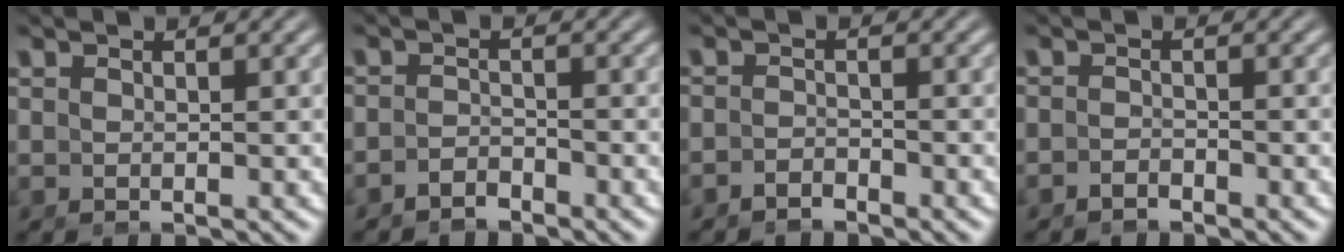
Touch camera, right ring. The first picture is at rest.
{"total": 2.4, "force": [-2.3, 0.5, 0.1], "torque": [0.000, -0.011, -0.037]}
{"total": 2.0, "force": [-2.0, 0.2, -0.1], "torque": [0.002, -0.011, -0.032]}
{"total": 1.7, "force": [-1.7, 0.1, -0.1], "torque": [0.001, -0.009, -0.027]}